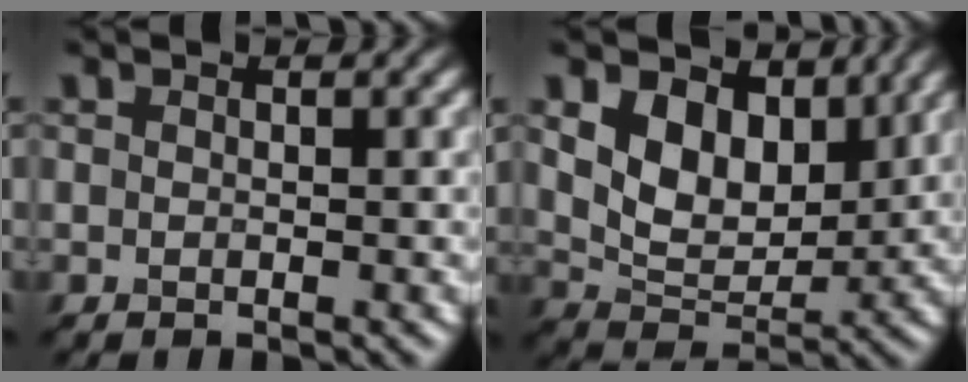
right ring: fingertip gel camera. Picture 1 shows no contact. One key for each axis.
{"total": 6.9, "fx": 2.7, "fy": 4.5, "fz": 4.5, "tx": -0.090, "ty": -0.012, "tz": 0.044}